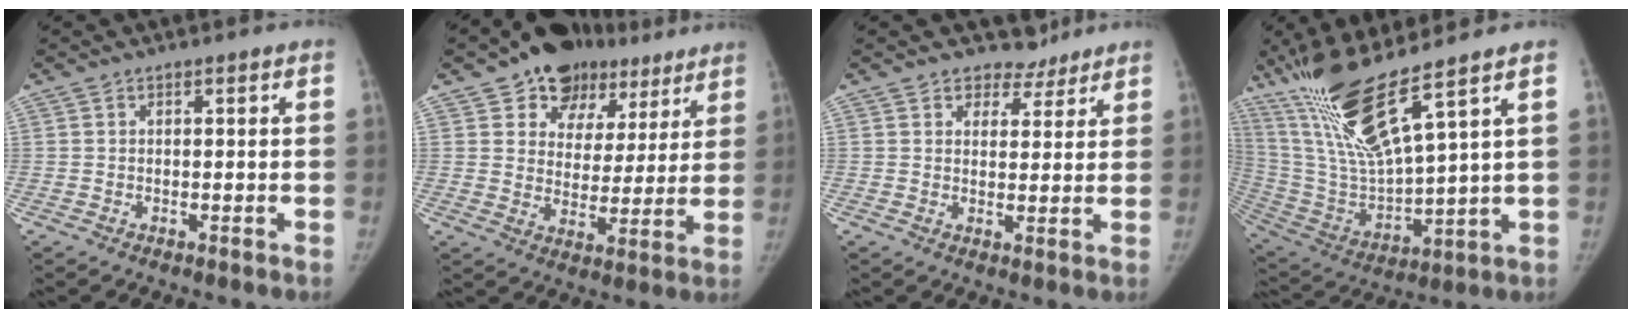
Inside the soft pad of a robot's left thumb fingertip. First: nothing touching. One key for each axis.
{"total": 15.2, "fx": 9.9, "fy": 10.8, "fz": 4.3, "tx": -0.011, "ty": -0.034, "tz": 0.137}
{"total": 4.5, "fx": 3.9, "fy": 2.3, "fz": -0.2, "tx": 0.030, "ty": -0.027, "tz": 0.055}
{"total": 17.6, "fx": 11.3, "fy": 1.5, "fz": 13.5, "tx": -0.272, "ty": -0.061, "tz": 0.228}